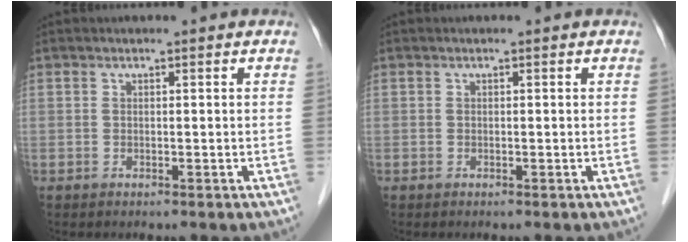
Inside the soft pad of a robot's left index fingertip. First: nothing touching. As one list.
[{"total": 0.0}]